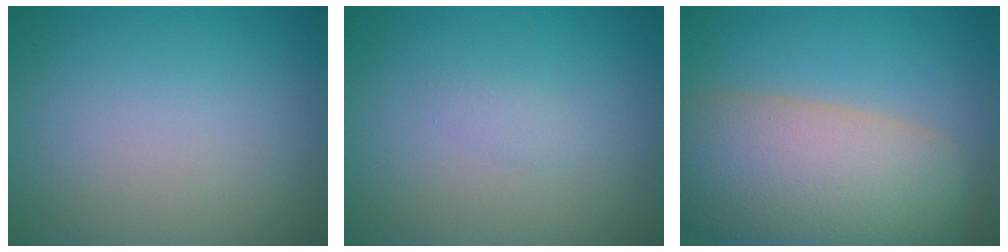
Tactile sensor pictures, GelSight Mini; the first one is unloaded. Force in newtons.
{"total": 0.8, "press": 0.8, "slide": 0.1}
{"total": 11.6, "press": 11.6, "slide": 0.9}